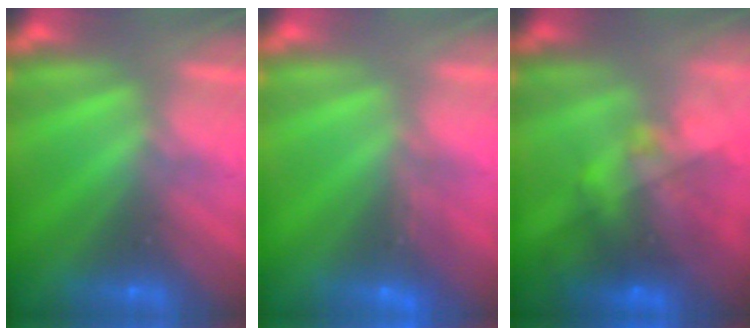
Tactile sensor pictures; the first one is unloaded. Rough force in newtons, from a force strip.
{"total": 1.1}
{"total": 7.8}